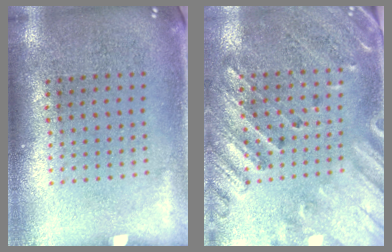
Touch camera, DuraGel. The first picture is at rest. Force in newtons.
{"total": 2.4, "press": 2.1, "slide": 1.3}